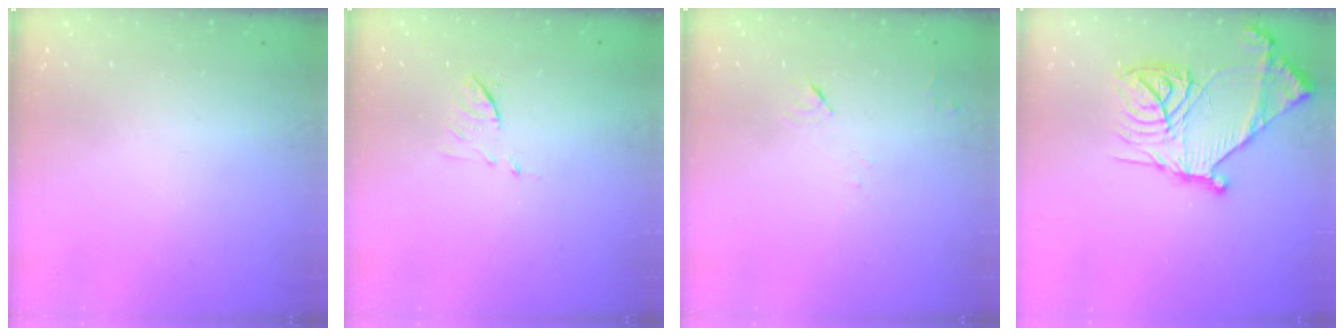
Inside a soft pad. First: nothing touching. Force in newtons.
{"total": 6.0, "press": 5.9, "slide": 0.6}
{"total": 3.7, "press": 3.6, "slide": 0.5}
{"total": 22.5, "press": 22.4, "slide": 2.2}